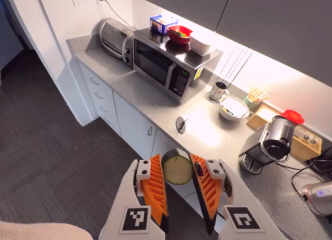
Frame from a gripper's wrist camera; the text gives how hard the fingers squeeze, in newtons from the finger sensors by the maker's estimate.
{"total": 9.4, "left": 9.2, "right": 9.6}